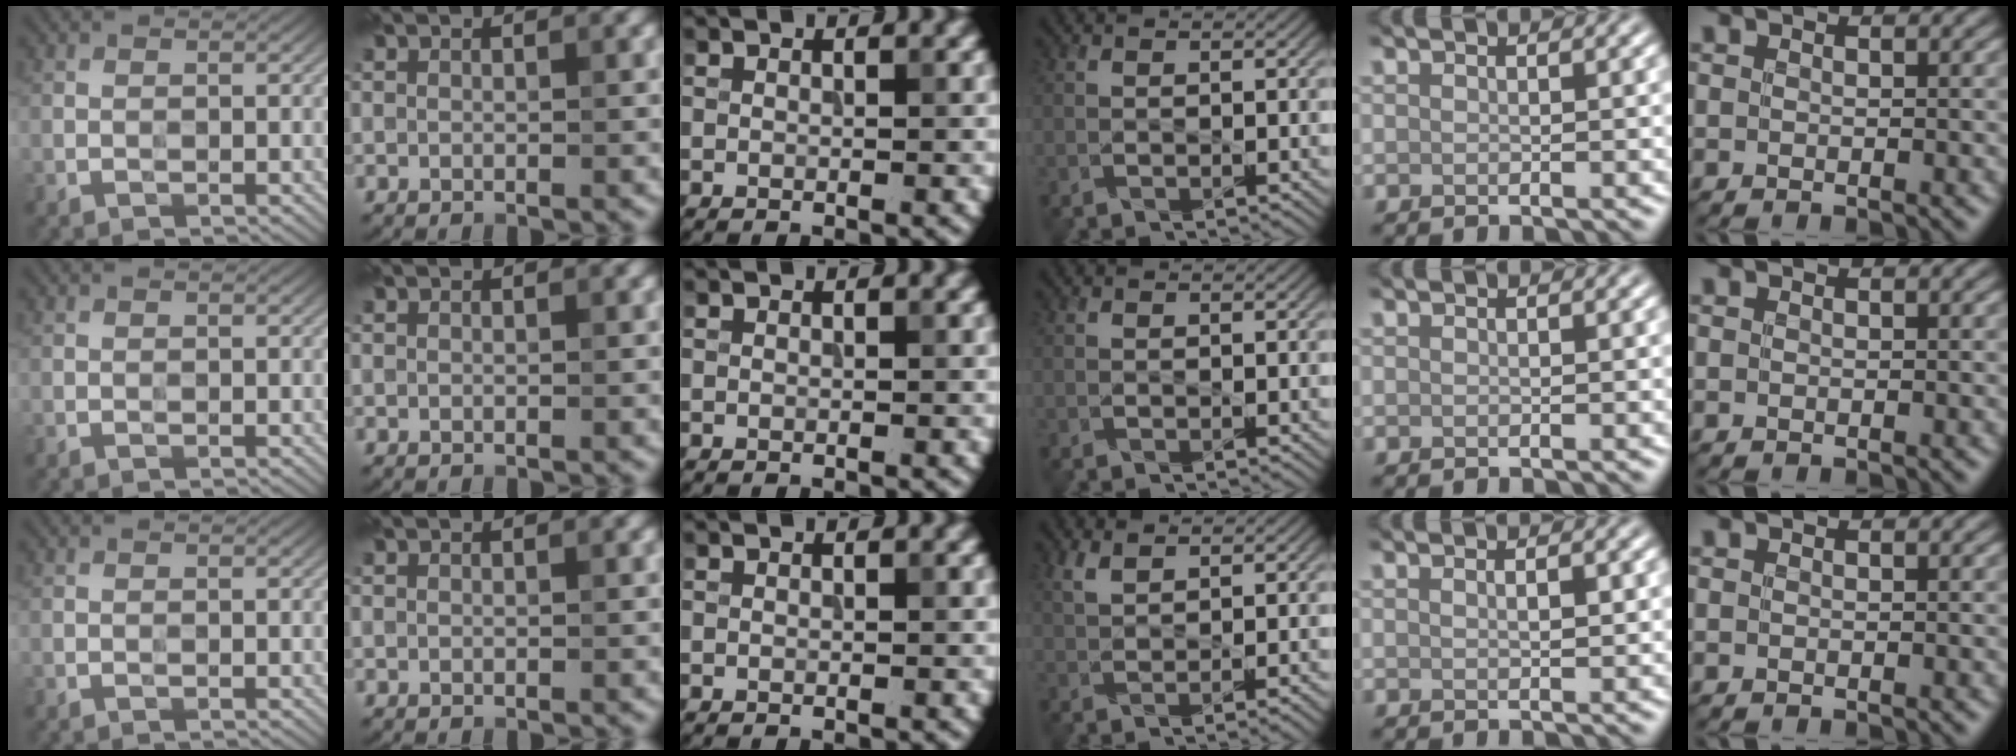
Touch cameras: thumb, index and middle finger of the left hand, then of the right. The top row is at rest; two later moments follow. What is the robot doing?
{"motion": "wipe", "object": "measuring cup"}